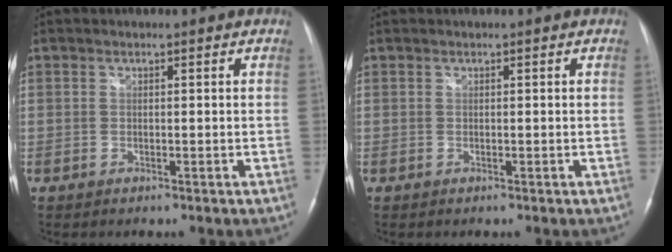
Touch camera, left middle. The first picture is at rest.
{"total": 0.0}